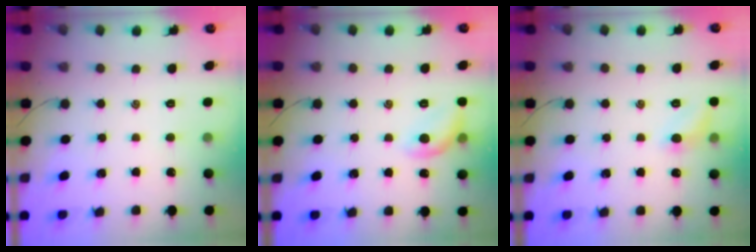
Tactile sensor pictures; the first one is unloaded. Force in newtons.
{"total": 9.1, "press": 9.1, "slide": 0.8}
{"total": 6.9, "press": 6.7, "slide": 1.7}